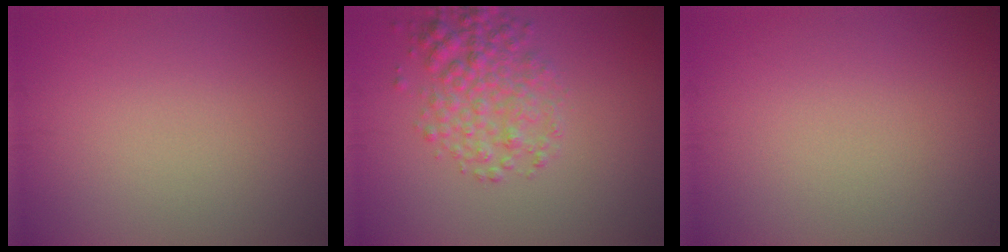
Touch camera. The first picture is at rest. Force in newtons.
{"total": 4.0, "press": 4.0, "slide": 0.1}
{"total": 0.0}